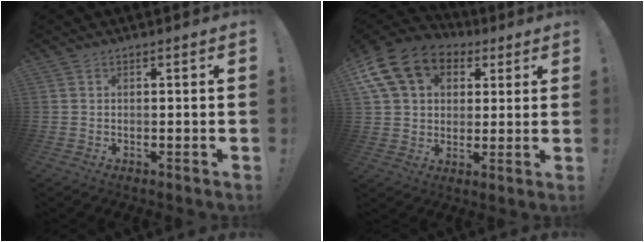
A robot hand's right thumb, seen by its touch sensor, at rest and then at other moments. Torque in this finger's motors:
{"motor_torque": [1.05, 2.72, 0.61, -0.33, 0.42]}